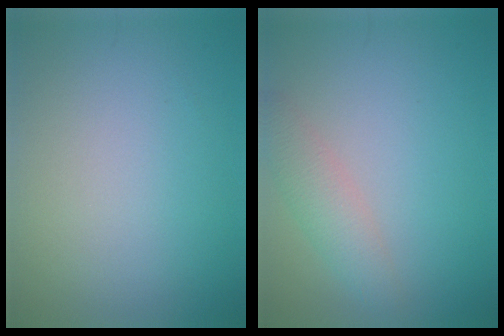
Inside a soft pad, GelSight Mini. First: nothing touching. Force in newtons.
{"total": 2.7, "press": 2.7, "slide": 0.0}